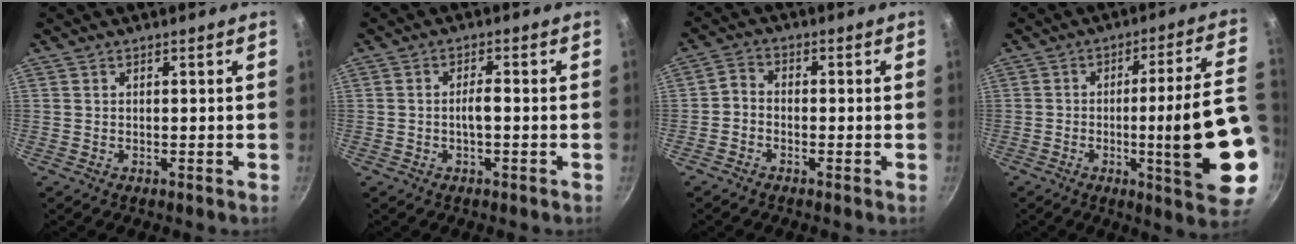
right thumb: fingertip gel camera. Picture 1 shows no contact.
{"total": 2.5, "force": [-0.6, 0.7, 2.3], "torque": [-0.042, 0.015, -0.012]}
{"total": 2.6, "force": [-1.4, 1.8, 1.2], "torque": [-0.029, 0.020, -0.038]}
{"total": 20.5, "force": [-4.3, 3.4, 19.8], "torque": [-0.254, 0.018, -0.054]}